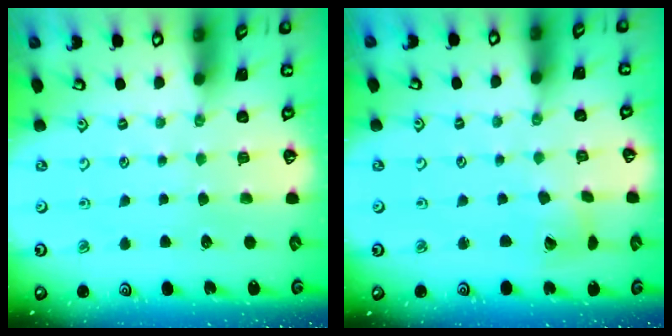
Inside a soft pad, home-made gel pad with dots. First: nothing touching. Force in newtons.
{"total": 5.2, "press": 5.2, "slide": 0.6}